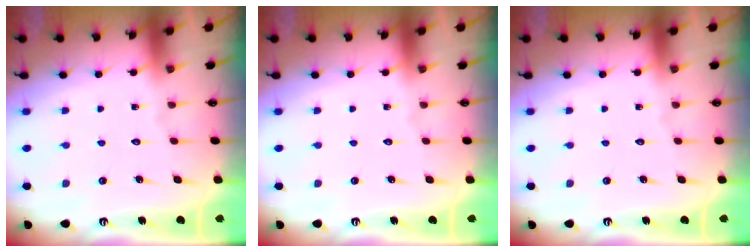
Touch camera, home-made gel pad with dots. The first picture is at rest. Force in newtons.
{"total": 0.0}
{"total": 0.0}